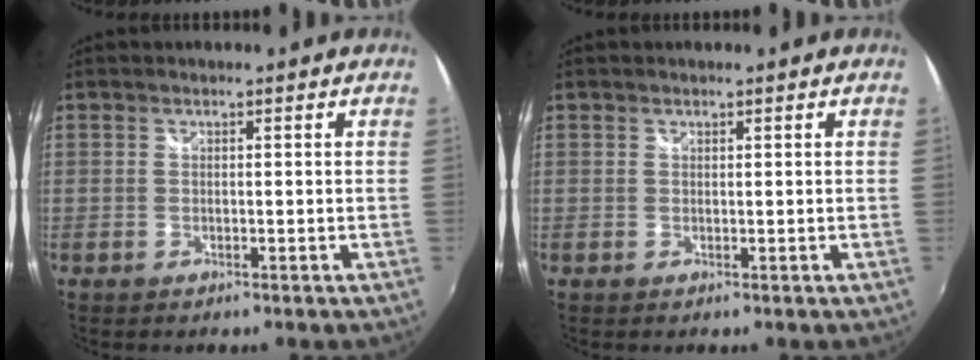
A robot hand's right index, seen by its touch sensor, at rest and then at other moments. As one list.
[{"total": 0.0}]